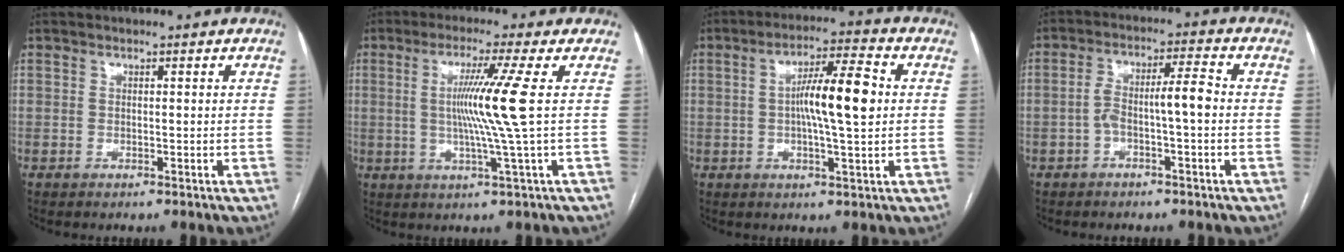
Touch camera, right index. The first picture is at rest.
{"total": 8.8, "force": [0.8, -2.6, 8.3], "torque": [-0.158, -0.005, 0.022]}
{"total": 9.9, "force": [0.6, 1.0, 9.9], "torque": [-0.168, 0.014, 0.008]}
{"total": 6.1, "force": [-1.2, 0.9, 5.9], "torque": [-0.109, 0.028, -0.020]}